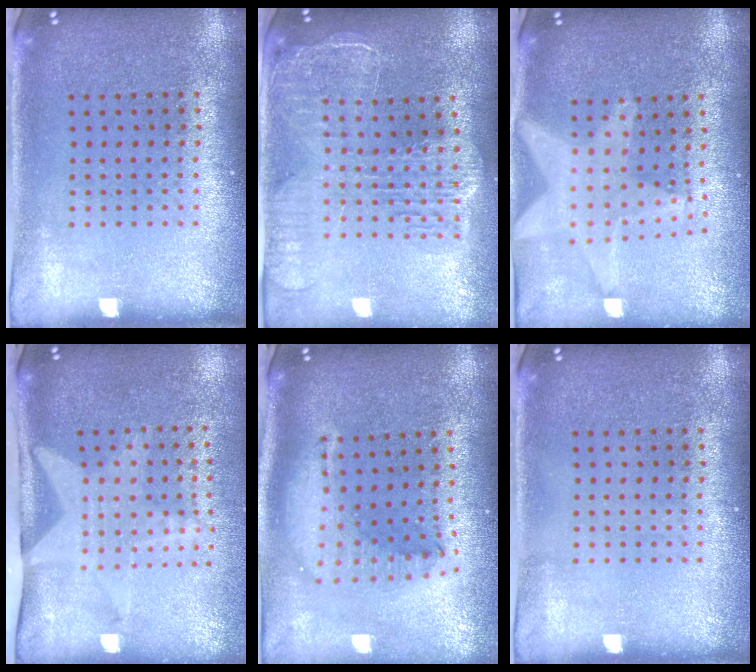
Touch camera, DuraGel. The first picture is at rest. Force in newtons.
{"total": 2.5, "press": 2.2, "slide": 1.3}
{"total": 1.8, "press": 1.6, "slide": 0.8}
{"total": 2.1, "press": 1.5, "slide": 1.4}
{"total": 2.2, "press": 1.7, "slide": 1.4}
{"total": 0.0}